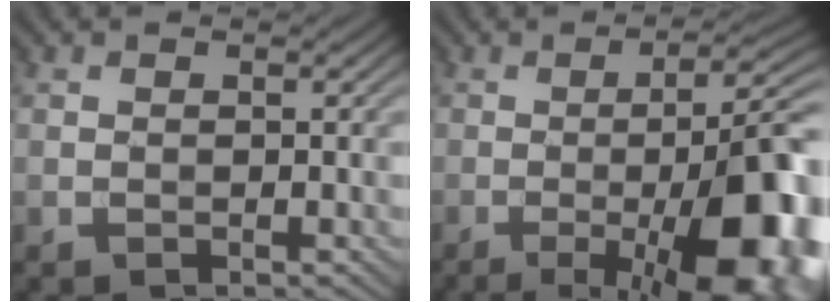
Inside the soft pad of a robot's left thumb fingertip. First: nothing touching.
{"total": 16.6, "force": [-6.0, 4.7, 14.7], "torque": [-0.169, 0.017, -0.084]}